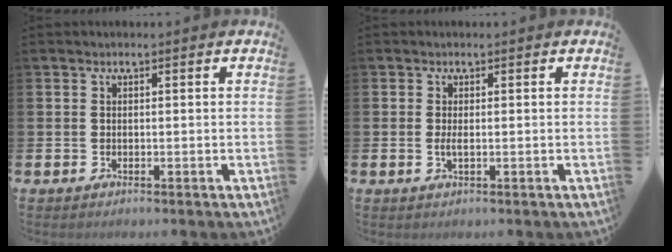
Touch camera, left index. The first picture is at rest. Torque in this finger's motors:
{"motor_torque": [0.37, 0.05, 0.00, 0.03]}